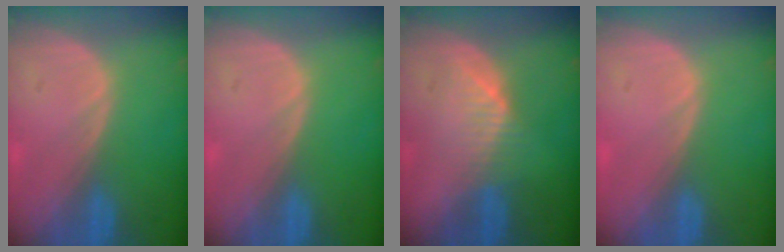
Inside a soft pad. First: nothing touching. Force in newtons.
{"total": 0.0}
{"total": 4.3, "press": 4.3, "slide": 0.4}
{"total": 0.6, "press": 0.1, "slide": 0.6}